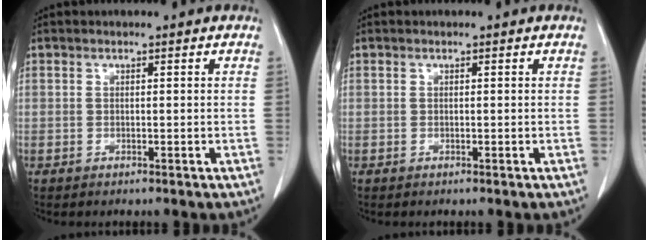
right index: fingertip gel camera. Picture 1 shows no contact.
{"total": 0.0}